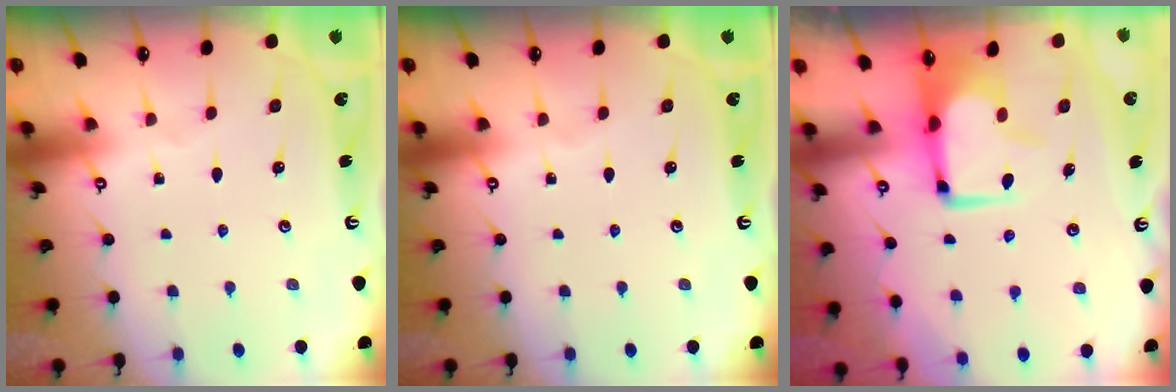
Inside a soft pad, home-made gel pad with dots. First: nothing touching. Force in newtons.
{"total": 0.0}
{"total": 0.8, "press": 0.0, "slide": 0.8}